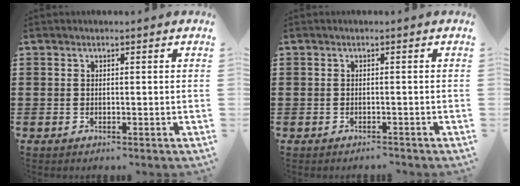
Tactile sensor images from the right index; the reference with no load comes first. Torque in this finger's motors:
{"motor_torque": [-0.87, 0.74, -0.93, -0.21]}